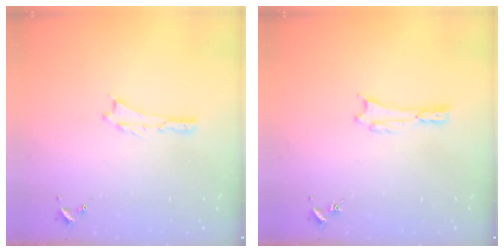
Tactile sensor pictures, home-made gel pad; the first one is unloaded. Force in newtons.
{"total": 0.7, "press": 0.7, "slide": 0.1}